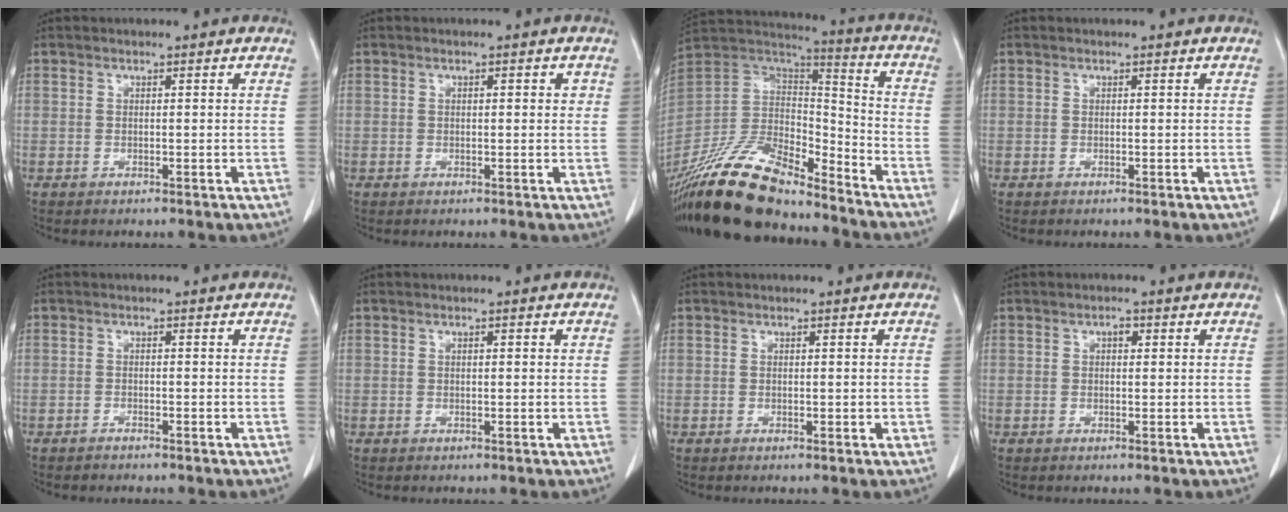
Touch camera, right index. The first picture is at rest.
{"total": 1.7, "force": [0.5, 0.6, 1.5], "torque": [-0.020, 0.003, 0.005]}
{"total": 22.8, "force": [-18.7, 6.9, 11.1], "torque": [-0.244, -0.009, -0.343]}
{"total": 0.0}
{"total": 0.7, "force": [-0.7, 0.1, 0.0], "torque": [-0.003, 0.000, -0.011]}
{"total": 0.7, "force": [0.2, 0.2, 0.7], "torque": [-0.014, 0.002, 0.003]}
{"total": 0.9, "force": [0.0, 0.6, 0.7], "torque": [-0.008, -0.001, 0.002]}
{"total": 1.1, "force": [0.4, 0.7, 0.9], "torque": [-0.010, 0.003, 0.003]}